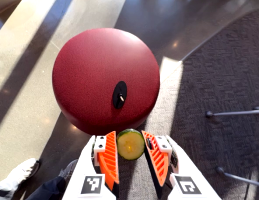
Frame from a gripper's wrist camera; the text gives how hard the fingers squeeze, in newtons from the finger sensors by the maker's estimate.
{"total": 6.7, "left": 6.3, "right": 7.1}